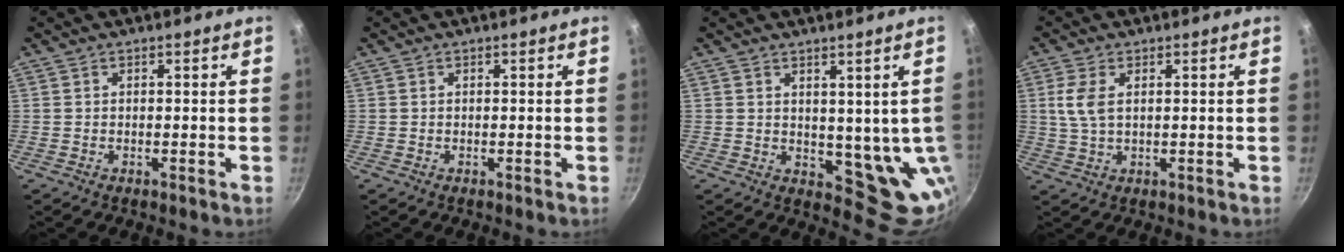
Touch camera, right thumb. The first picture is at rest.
{"total": 0.0}
{"total": 11.2, "force": [0.8, 6.0, 9.4], "torque": [-0.091, -0.020, 0.030]}
{"total": 5.0, "force": [1.2, 2.6, 4.0], "torque": [-0.088, 0.000, 0.025]}